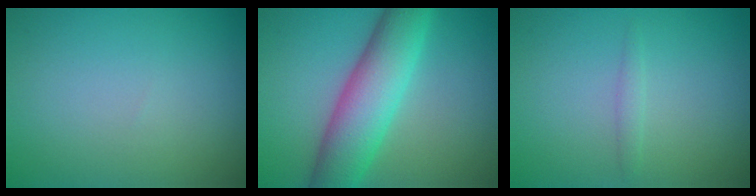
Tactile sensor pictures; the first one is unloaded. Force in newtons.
{"total": 7.5, "press": 7.5, "slide": 0.2}
{"total": 0.8, "press": 0.8, "slide": 0.0}